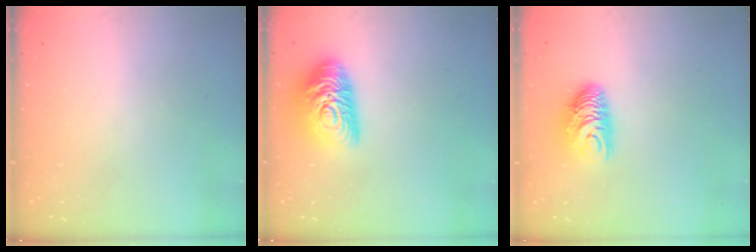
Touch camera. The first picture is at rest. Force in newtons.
{"total": 12.8, "press": 12.8, "slide": 0.9}
{"total": 9.0, "press": 9.0, "slide": 0.3}